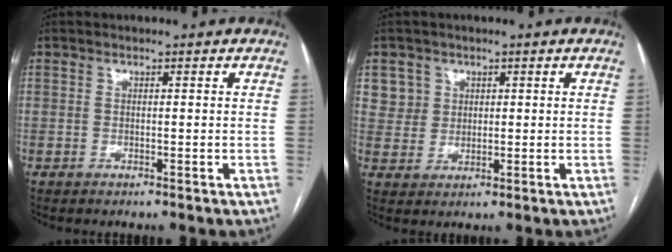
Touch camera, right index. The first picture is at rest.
{"total": 4.6, "force": [1.9, 4.3, -0.1], "torque": [0.015, 0.006, 0.038]}